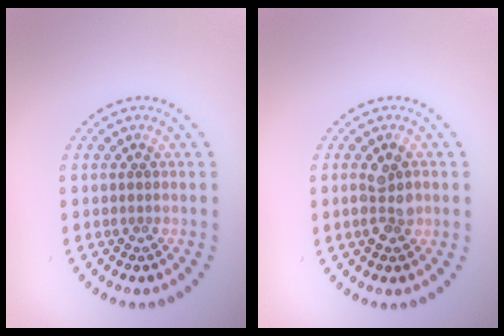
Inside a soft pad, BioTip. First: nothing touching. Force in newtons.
{"total": 2.4, "press": 2.4, "slide": 0.1}